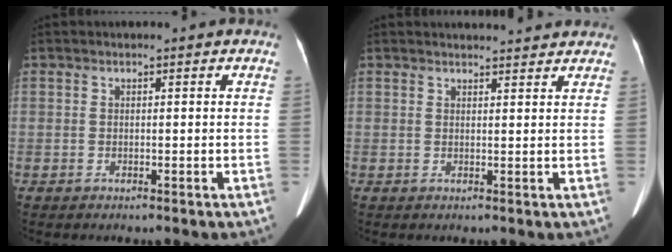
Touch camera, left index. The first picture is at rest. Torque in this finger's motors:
{"motor_torque": [-0.05, -0.62, 0.04, 0.01]}